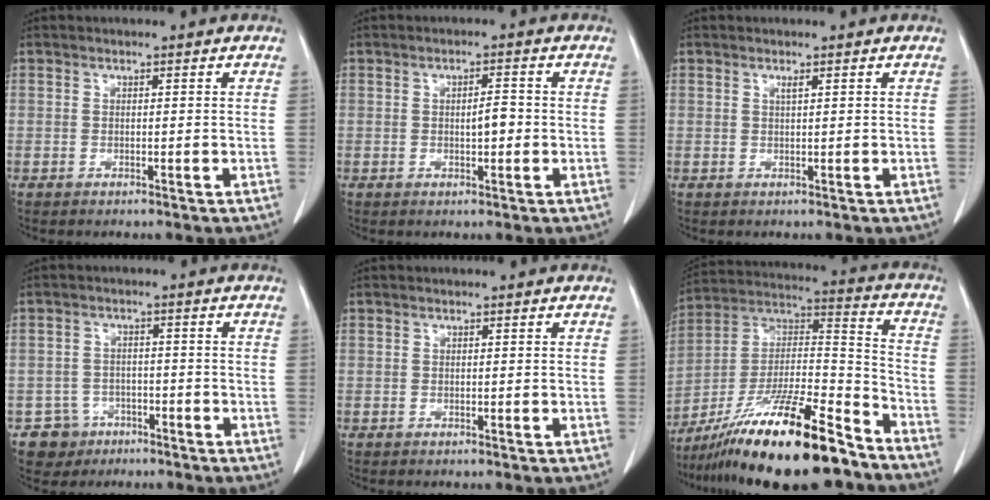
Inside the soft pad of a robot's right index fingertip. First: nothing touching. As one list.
[{"total": 2.6, "force": [-0.2, 0.8, 2.5], "torque": [-0.040, 0.003, -0.002]}, {"total": 0.7, "force": [0.4, 0.0, 0.5], "torque": [-0.012, -0.001, 0.009]}, {"total": 4.8, "force": [-2.7, 4.0, -0.2], "torque": [0.008, 0.013, -0.043]}, {"total": 0.0}, {"total": 23.0, "force": [-17.0, 3.0, 15.2], "torque": [-0.260, -0.009, -0.297]}]